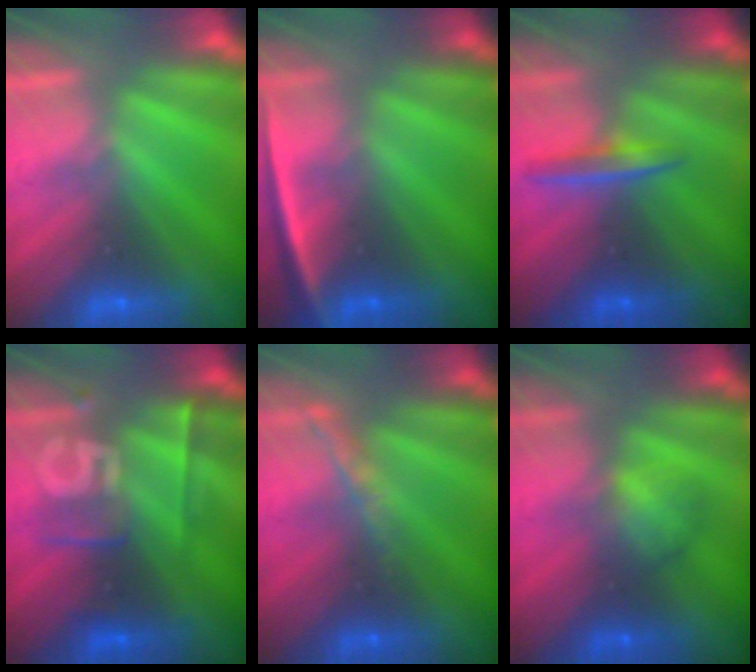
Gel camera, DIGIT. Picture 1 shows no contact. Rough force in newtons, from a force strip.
{"total": 2.3}
{"total": 1.5}
{"total": 2.4}
{"total": 1.4}
{"total": 1.9}